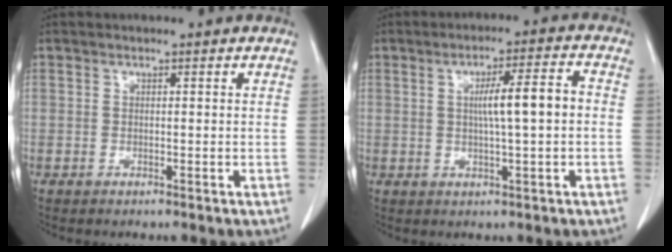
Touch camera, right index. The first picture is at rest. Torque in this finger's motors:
{"motor_torque": [0.72, 0.11, 0.25, 0.12]}